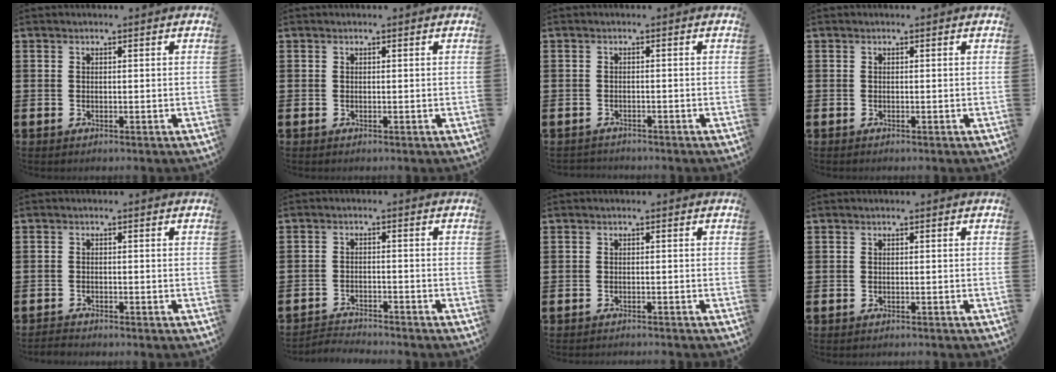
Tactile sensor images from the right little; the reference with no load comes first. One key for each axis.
{"total": 0.0}
{"total": 0.8, "fx": -0.8, "fy": 0.1, "fz": -0.1, "tx": -0.001, "ty": 0.001, "tz": -0.018}
{"total": 0.0}
{"total": 1.0, "fx": -1.0, "fy": 0.0, "fz": -0.1, "tx": -0.002, "ty": 0.001, "tz": -0.022}
{"total": 2.3, "fx": -2.3, "fy": 0.0, "fz": -0.2, "tx": -0.002, "ty": 0.003, "tz": -0.051}
{"total": 0.7, "fx": -0.7, "fy": -0.1, "fz": 0.0, "tx": 0.001, "ty": -0.001, "tz": -0.014}
{"total": 0.0}